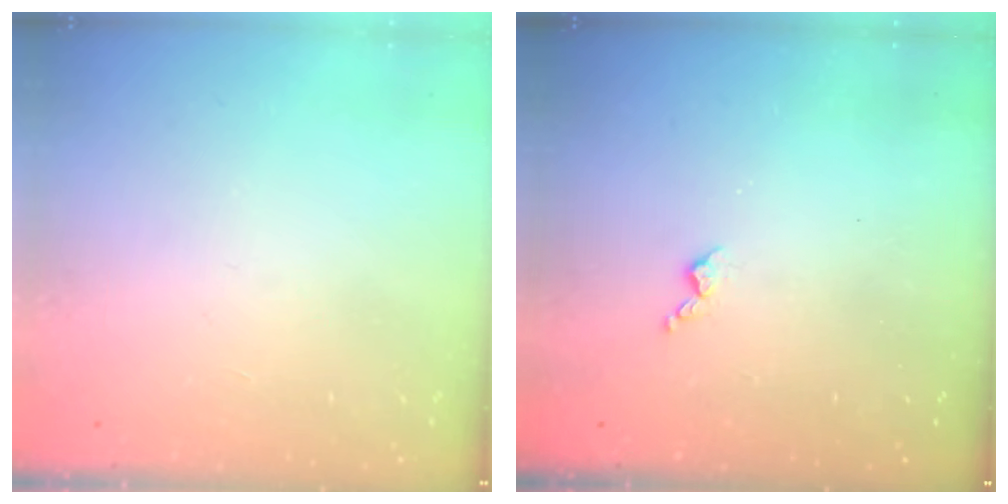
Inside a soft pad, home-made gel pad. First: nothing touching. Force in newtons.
{"total": 3.3, "press": 3.2, "slide": 0.6}